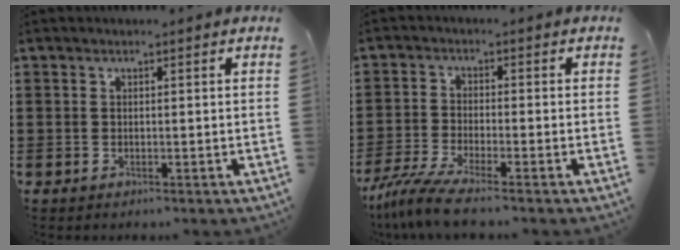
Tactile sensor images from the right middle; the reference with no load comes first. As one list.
[{"total": 5.3, "force": [-4.3, -0.1, 3.0], "torque": [-0.085, -0.025, -0.090]}]